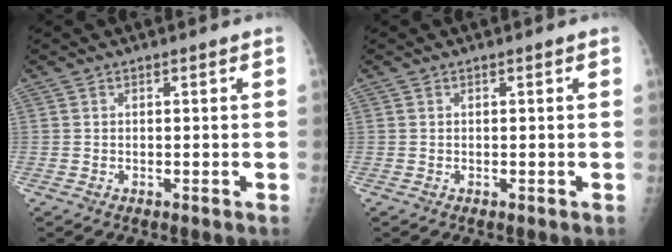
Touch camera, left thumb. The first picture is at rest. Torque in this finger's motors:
{"motor_torque": [0.00, 0.00, -0.01, -0.01, 0.00]}